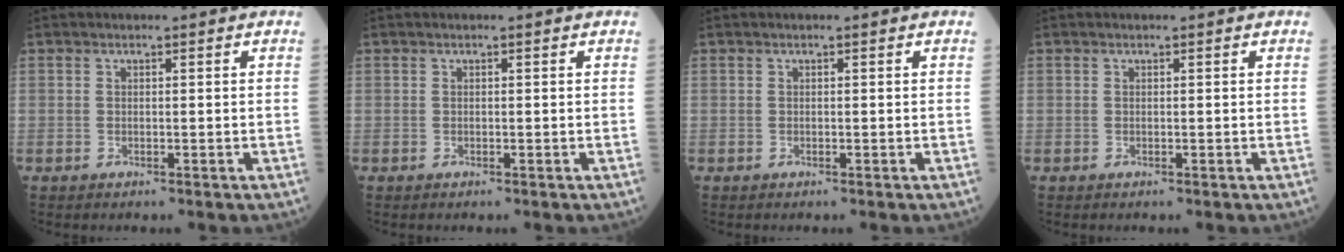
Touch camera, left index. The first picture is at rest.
{"total": 0.0}
{"total": 0.0}
{"total": 0.0}